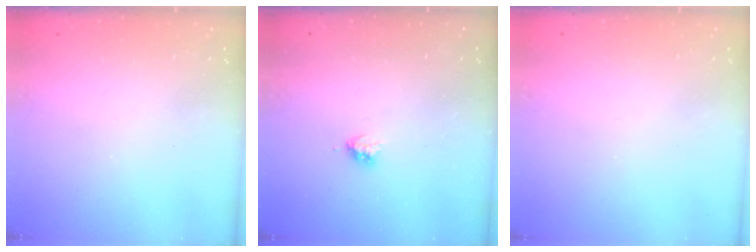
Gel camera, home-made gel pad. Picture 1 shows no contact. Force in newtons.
{"total": 2.9, "press": 2.9, "slide": 0.5}
{"total": 0.0}